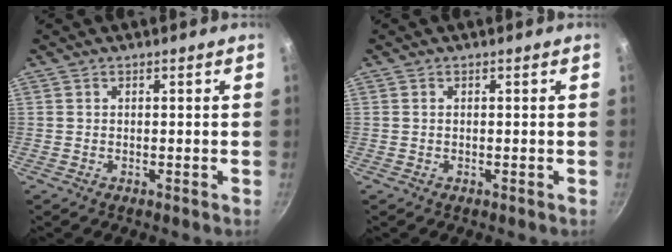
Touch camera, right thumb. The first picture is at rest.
{"total": 0.0}